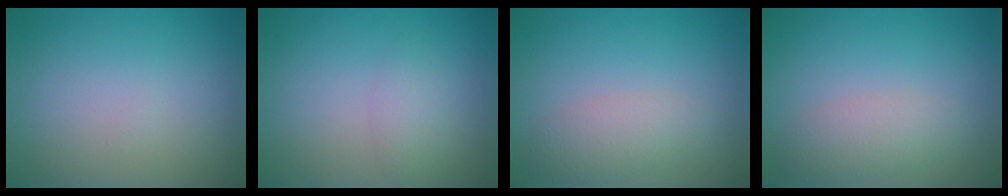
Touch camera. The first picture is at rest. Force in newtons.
{"total": 1.6, "press": 1.5, "slide": 0.2}
{"total": 2.7, "press": 2.7, "slide": 0.1}
{"total": 2.7, "press": 2.7, "slide": 0.1}